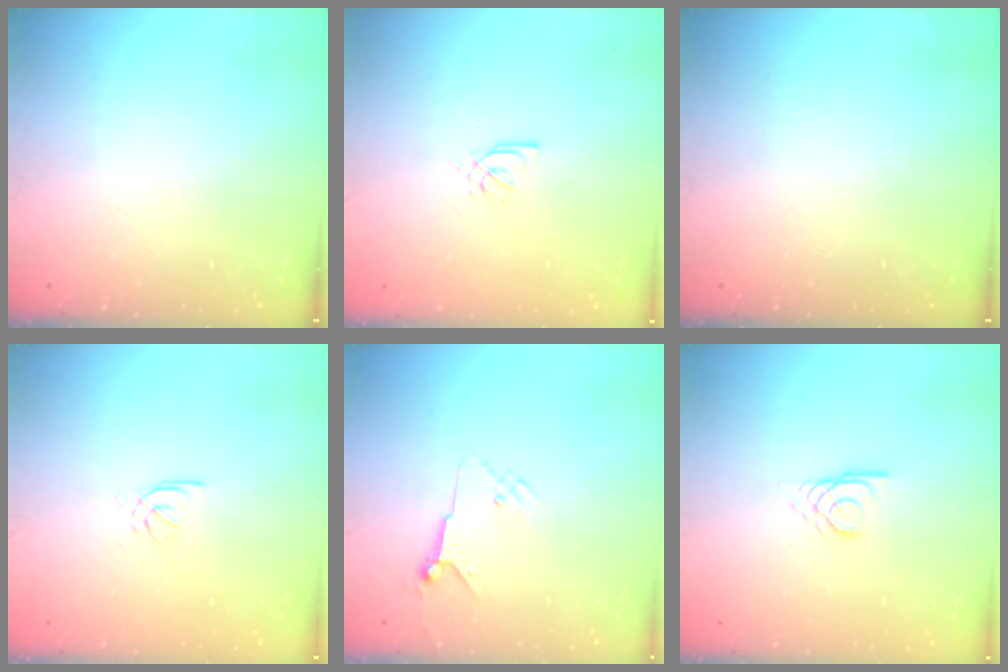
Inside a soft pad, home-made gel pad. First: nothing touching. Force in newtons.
{"total": 1.7, "press": 1.6, "slide": 0.5}
{"total": 0.0}
{"total": 2.6, "press": 2.5, "slide": 0.7}
{"total": 5.6, "press": 5.6, "slide": 0.8}
{"total": 2.7, "press": 2.7, "slide": 0.2}